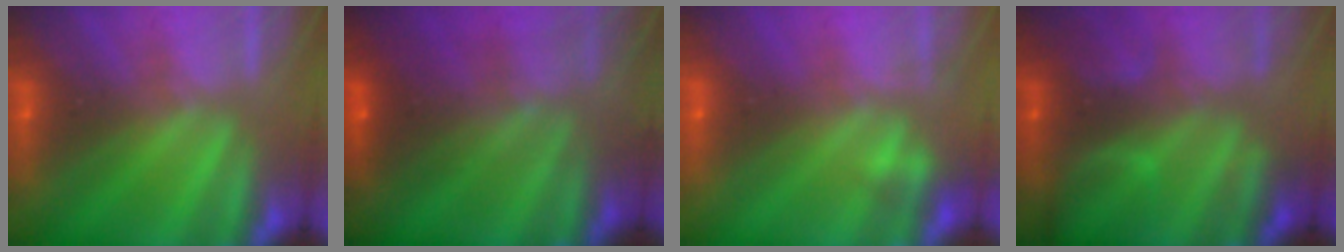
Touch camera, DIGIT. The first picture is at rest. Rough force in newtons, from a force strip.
{"total": 7.0}
{"total": 2.2}
{"total": 6.8}